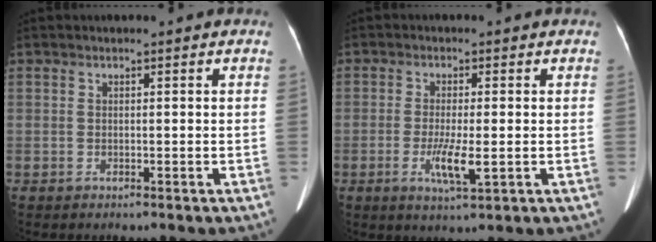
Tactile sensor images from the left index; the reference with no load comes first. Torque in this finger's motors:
{"motor_torque": [-0.02, -0.02, 0.11, 0.03]}